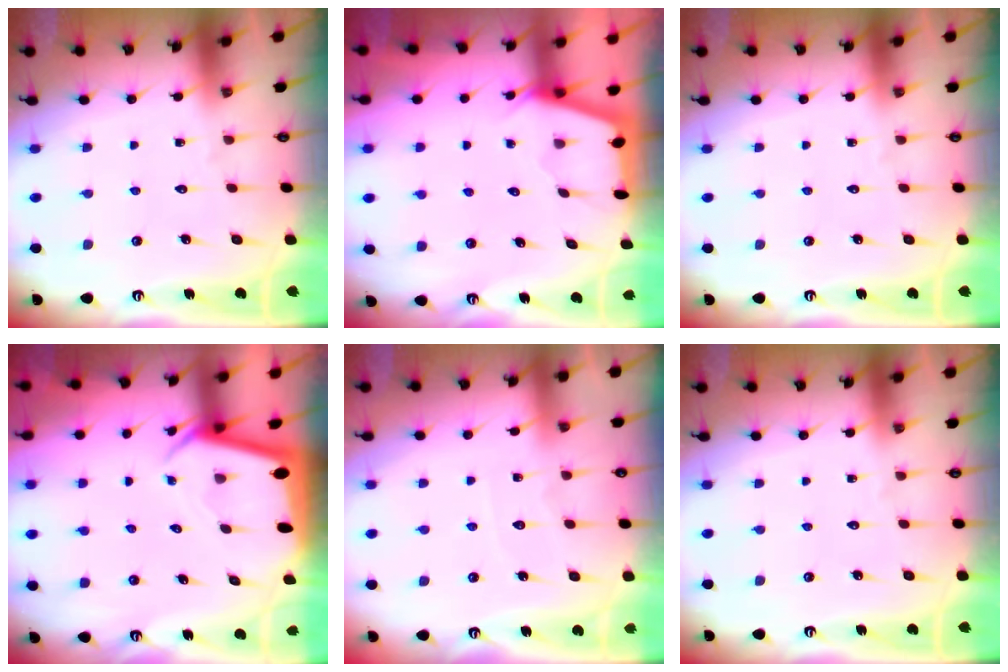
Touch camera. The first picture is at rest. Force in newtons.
{"total": 2.4, "press": 2.4, "slide": 0.4}
{"total": 0.0}
{"total": 2.3, "press": 2.3, "slide": 0.2}
{"total": 4.7, "press": 4.6, "slide": 0.7}
{"total": 0.0}